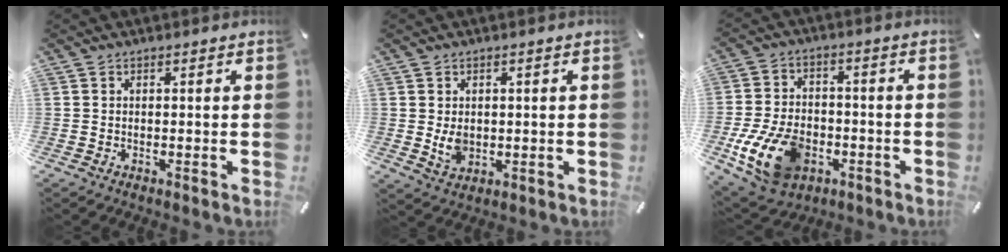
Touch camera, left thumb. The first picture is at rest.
{"total": 4.5, "force": [0.2, 3.6, 2.6], "torque": [-0.046, -0.007, 0.001]}
{"total": 15.1, "force": [-5.5, 10.3, 9.7], "torque": [-0.188, 0.025, -0.094]}